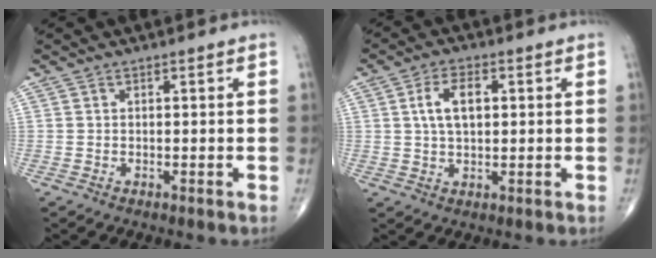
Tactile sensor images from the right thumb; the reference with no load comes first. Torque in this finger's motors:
{"motor_torque": [0.39, 1.55, 0.26, 0.01, 0.05]}